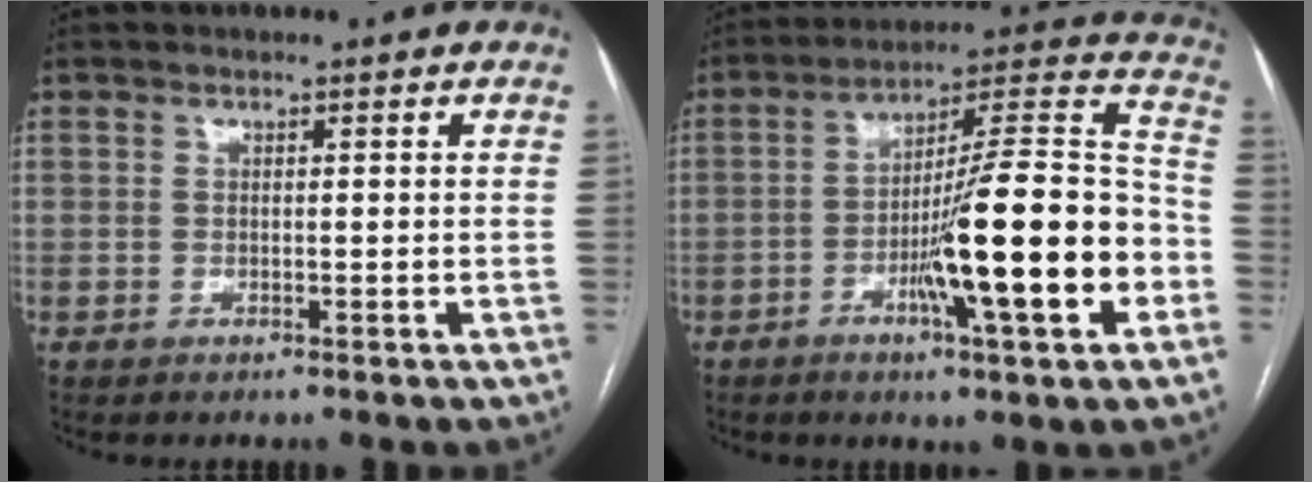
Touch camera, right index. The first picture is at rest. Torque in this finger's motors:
{"motor_torque": [1.41, -0.73, 0.78, 0.21]}